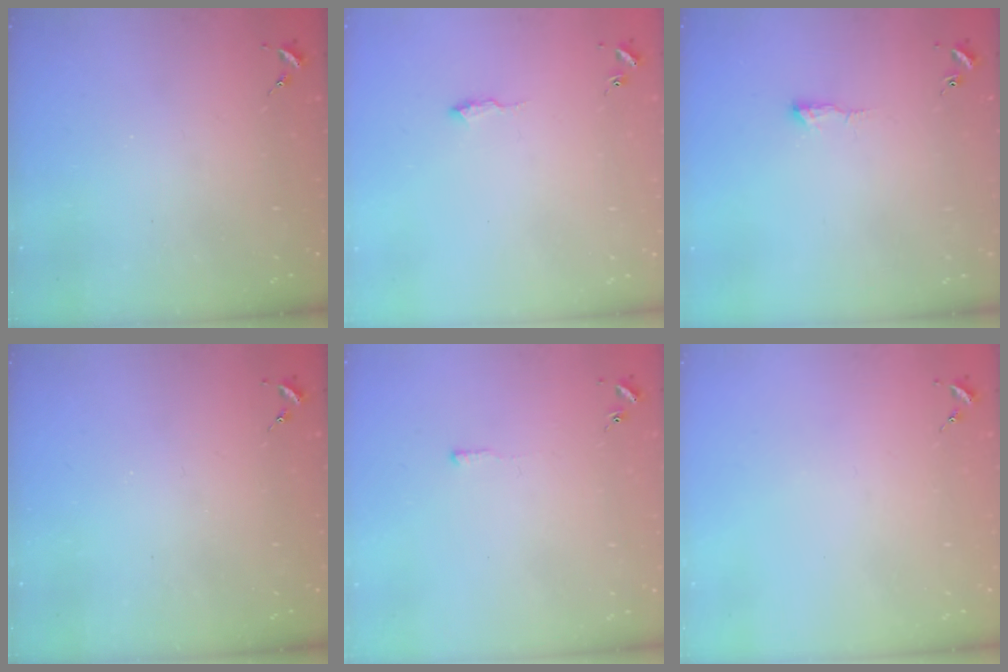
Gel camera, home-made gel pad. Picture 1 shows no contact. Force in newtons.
{"total": 5.0, "press": 4.9, "slide": 0.6}
{"total": 3.4, "press": 3.4, "slide": 0.6}
{"total": 0.0}
{"total": 2.9, "press": 2.9, "slide": 0.5}
{"total": 0.0}